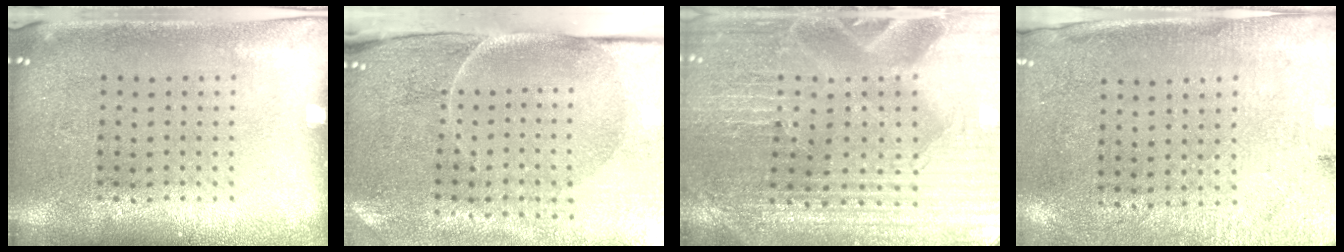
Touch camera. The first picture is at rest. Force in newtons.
{"total": 4.9, "press": 3.9, "slide": 3.0}
{"total": 3.4, "press": 3.3, "slide": 0.3}
{"total": 2.7, "press": 2.2, "slide": 1.5}